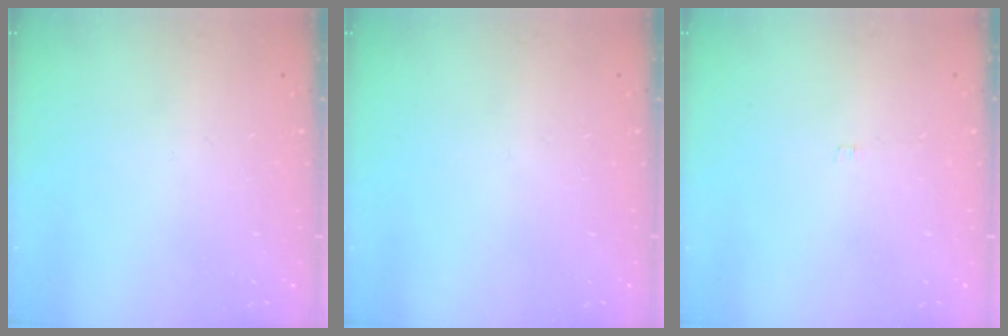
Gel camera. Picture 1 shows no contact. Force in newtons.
{"total": 0.0}
{"total": 1.3, "press": 1.3, "slide": 0.2}